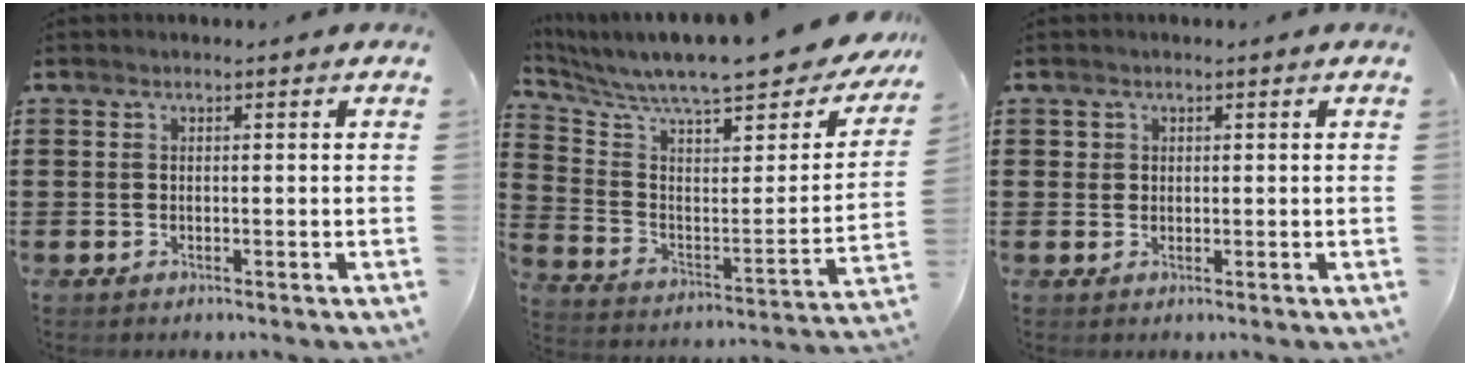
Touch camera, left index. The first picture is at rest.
{"total": 9.8, "force": [8.1, 1.2, 5.4], "torque": [-0.122, -0.068, 0.130]}
{"total": 1.2, "force": [0.6, 1.0, 0.2], "torque": [-0.006, 0.005, 0.012]}